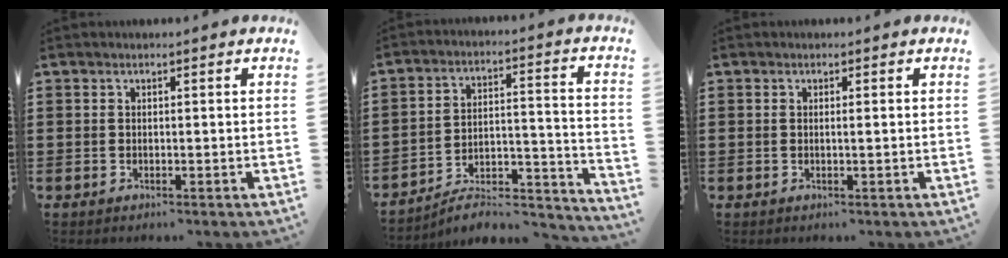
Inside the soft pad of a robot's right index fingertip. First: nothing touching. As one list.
[{"total": 5.5, "force": [-4.8, 1.6, 2.1], "torque": [-0.034, -0.004, -0.095]}, {"total": 0.6, "force": [0.0, 0.0, 0.6], "torque": [-0.011, -0.002, 0.000]}]